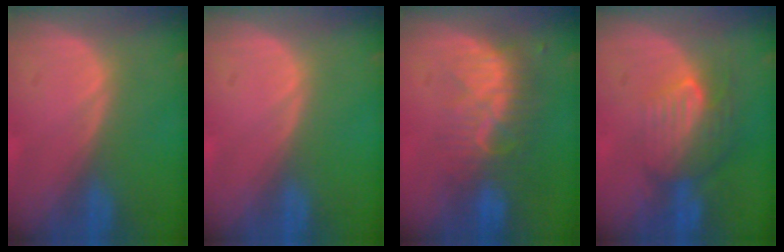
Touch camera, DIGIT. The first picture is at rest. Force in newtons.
{"total": 0.0}
{"total": 8.1, "press": 7.2, "slide": 3.8}
{"total": 8.1, "press": 7.3, "slide": 3.6}